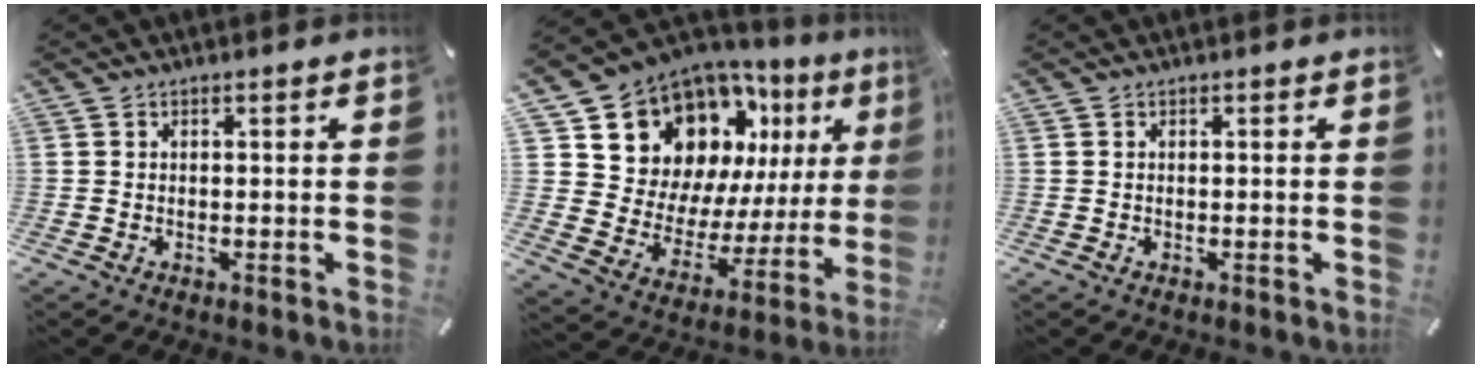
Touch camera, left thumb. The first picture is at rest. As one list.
[{"total": 16.3, "force": [11.1, 10.8, 5.0], "torque": [-0.090, -0.100, 0.213]}, {"total": 0.0}]